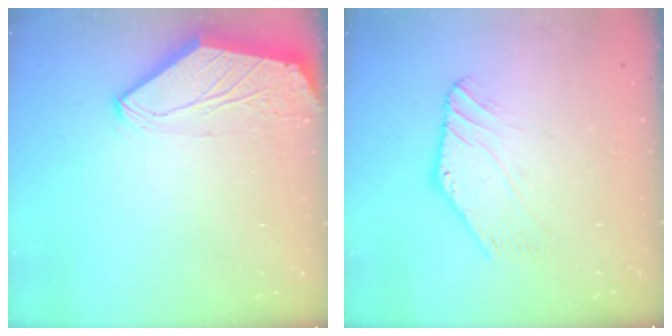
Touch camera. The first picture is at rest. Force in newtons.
{"total": 0.9, "press": 0.9, "slide": 0.2}